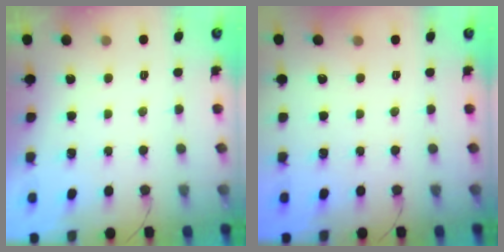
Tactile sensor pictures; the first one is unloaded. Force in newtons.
{"total": 0.0}